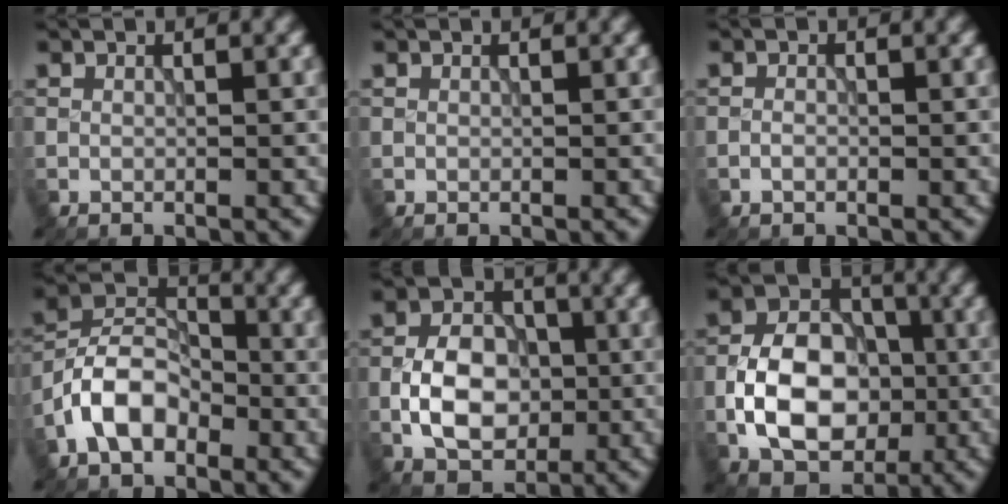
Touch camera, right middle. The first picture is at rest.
{"total": 0.0}
{"total": 0.7, "force": [-0.3, 0.4, 0.5], "torque": [-0.009, 0.001, -0.009]}
{"total": 6.1, "force": [-3.0, 3.8, 3.7], "torque": [-0.069, 0.009, -0.068]}
{"total": 6.4, "force": [-1.3, 4.4, 4.4], "torque": [-0.079, 0.003, -0.026]}
{"total": 9.0, "force": [-2.0, 6.2, 6.2], "torque": [-0.107, 0.009, -0.041]}